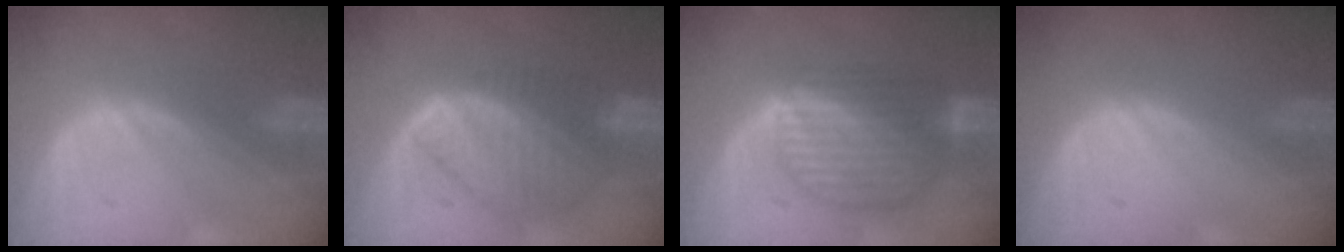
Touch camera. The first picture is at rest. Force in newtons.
{"total": 9.3, "press": 8.0, "slide": 4.7}
{"total": 8.8, "press": 7.8, "slide": 4.2}
{"total": 0.0}